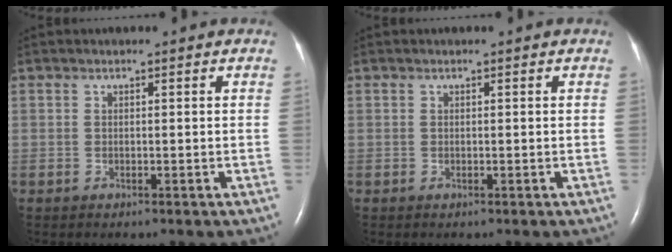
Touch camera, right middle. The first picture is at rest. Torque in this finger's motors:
{"motor_torque": [0.05, -0.06, -0.05, -0.02]}